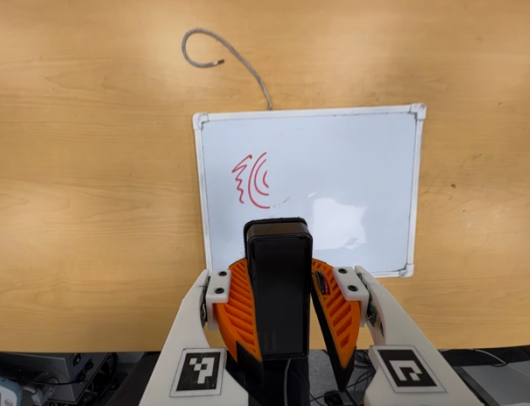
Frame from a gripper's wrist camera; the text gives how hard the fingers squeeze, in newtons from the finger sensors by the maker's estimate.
{"total": 10.4, "left": 10.2, "right": 10.7}